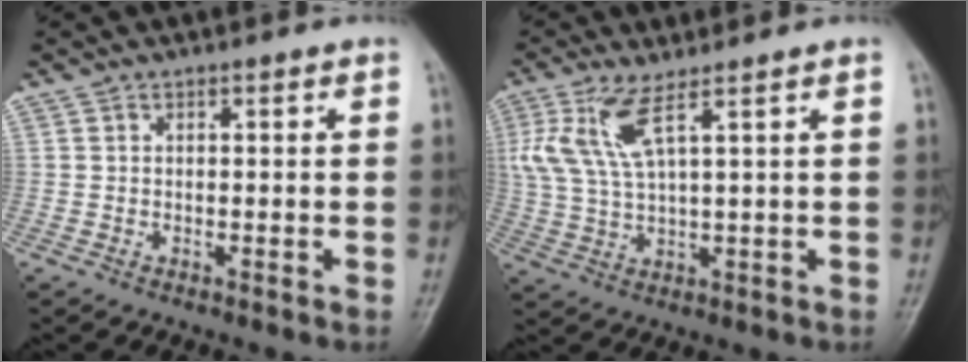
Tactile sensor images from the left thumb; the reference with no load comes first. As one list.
[{"total": 7.5, "force": [3.6, 1.5, 6.4], "torque": [-0.165, -0.008, 0.081]}]